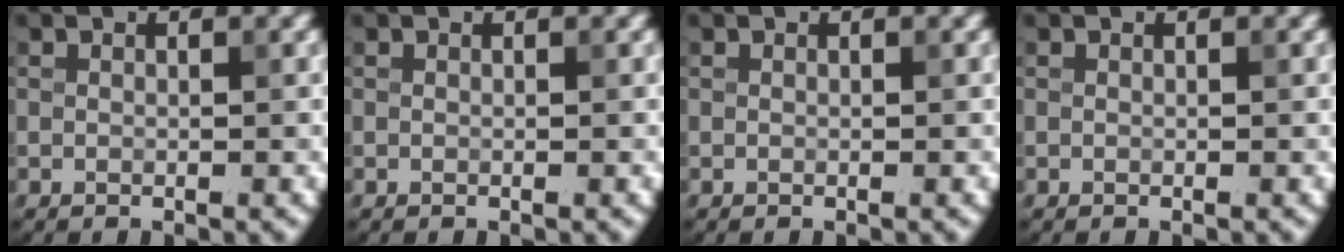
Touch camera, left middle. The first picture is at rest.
{"total": 0.0}
{"total": 0.0}
{"total": 0.0}